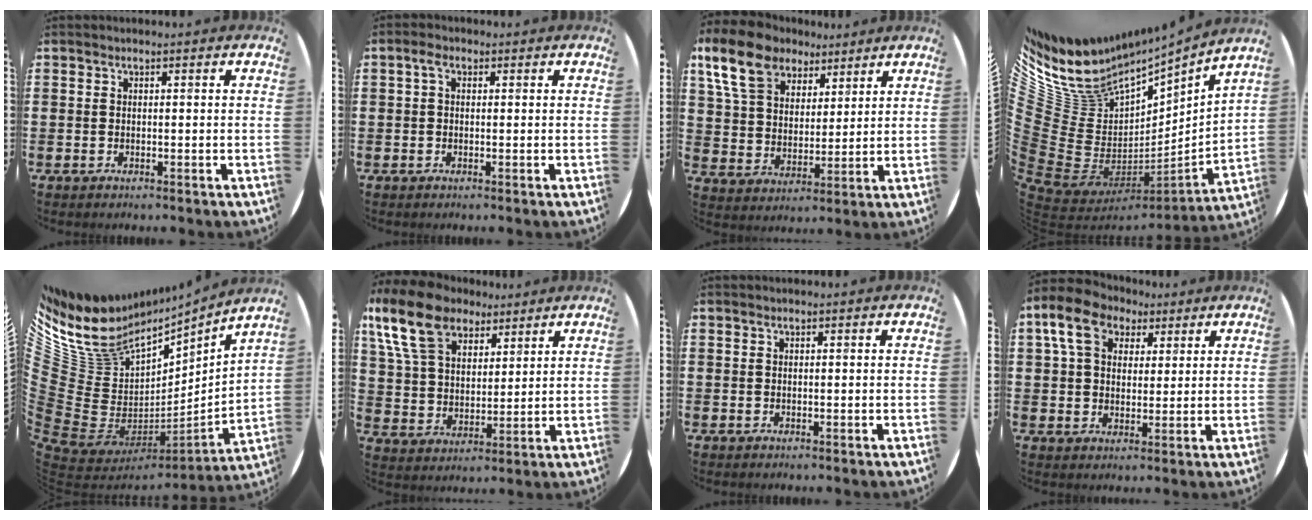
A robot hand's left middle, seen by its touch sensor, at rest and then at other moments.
{"total": 1.4, "force": [0.4, 0.8, 1.0], "torque": [-0.014, 0.006, 0.004]}
{"total": 10.7, "force": [7.9, 6.0, 4.2], "torque": [-0.110, -0.007, 0.150]}
{"total": 9.9, "force": [6.0, 7.7, 2.0], "torque": [-0.110, -0.070, 0.116]}
{"total": 10.9, "force": [5.8, 8.7, 2.9], "torque": [-0.130, -0.065, 0.110]}
{"total": 12.0, "force": [8.6, 6.1, 5.8], "torque": [-0.145, -0.004, 0.165]}
{"total": 0.0}
{"total": 7.7, "force": [4.6, 5.3, 3.1], "torque": [-0.078, 0.011, 0.085]}